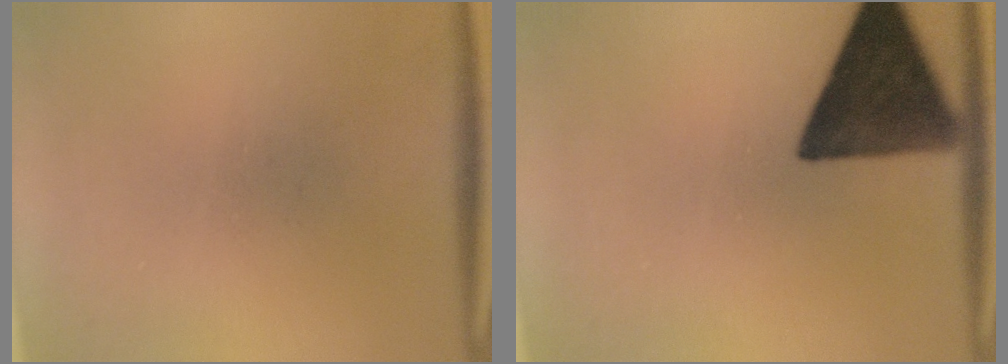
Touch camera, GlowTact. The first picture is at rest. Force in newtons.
{"total": 14.7}